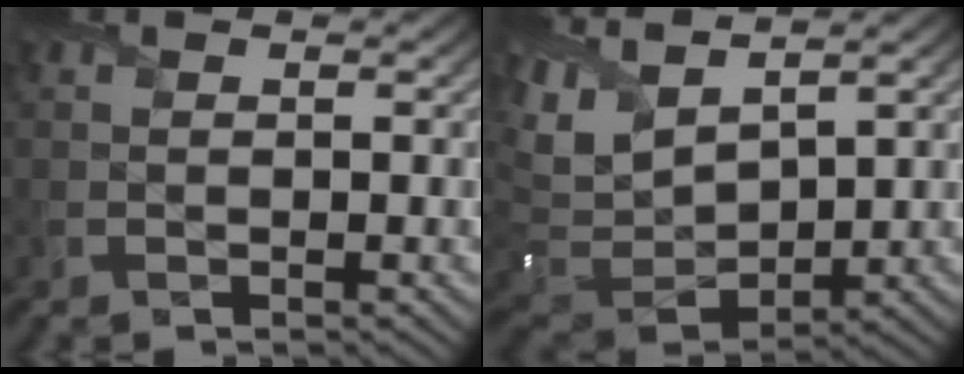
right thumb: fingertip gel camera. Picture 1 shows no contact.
{"total": 10.9, "force": [4.9, 5.7, 7.9], "torque": [-0.229, 0.013, 0.091]}